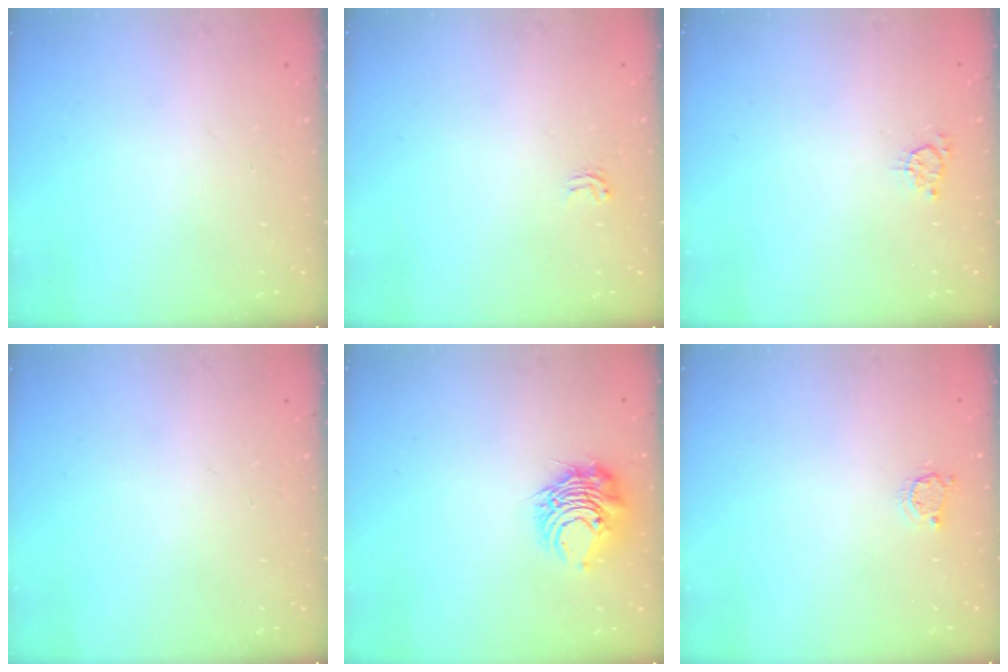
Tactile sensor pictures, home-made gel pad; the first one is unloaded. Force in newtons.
{"total": 1.9, "press": 1.9, "slide": 0.1}
{"total": 2.9, "press": 2.9, "slide": 0.5}
{"total": 0.0}
{"total": 9.4, "press": 9.3, "slide": 1.0}
{"total": 3.1, "press": 3.0, "slide": 0.4}